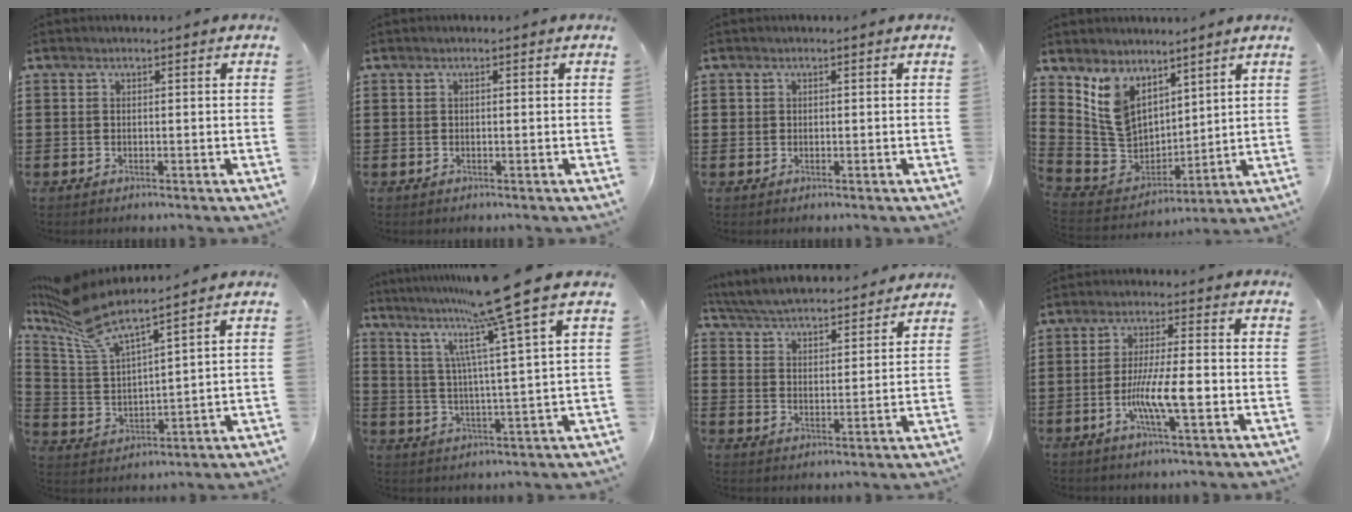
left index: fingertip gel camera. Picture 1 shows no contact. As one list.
[{"total": 0.0}, {"total": 0.6, "force": [0.2, 0.6, -0.1], "torque": [0.000, 0.005, 0.003]}, {"total": 8.4, "force": [5.1, 6.1, 2.5], "torque": [-0.096, -0.024, 0.105]}, {"total": 8.2, "force": [7.0, 1.2, 4.1], "torque": [-0.111, -0.033, 0.122]}, {"total": 12.1, "force": [8.8, -1.7, 8.1], "torque": [-0.173, -0.052, 0.134]}, {"total": 5.1, "force": [5.1, 0.1, 0.7], "torque": [-0.041, -0.034, 0.086]}, {"total": 8.1, "force": [-2.4, 1.4, 7.6], "torque": [-0.146, -0.007, -0.046]}]